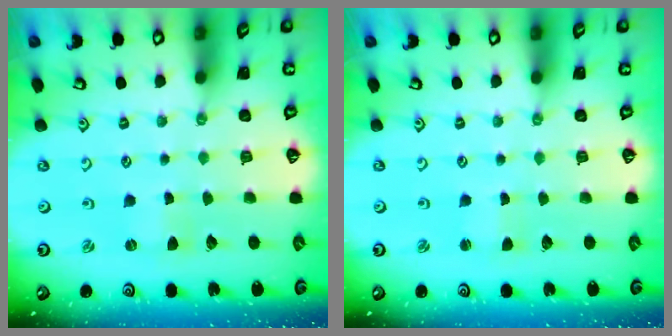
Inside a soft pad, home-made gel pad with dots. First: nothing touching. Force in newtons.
{"total": 1.3, "press": 1.3, "slide": 0.1}